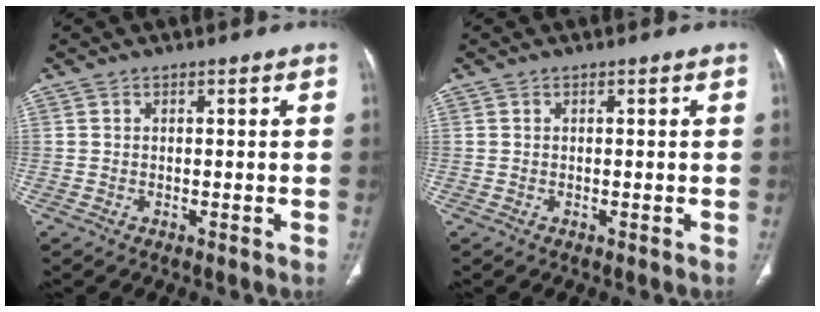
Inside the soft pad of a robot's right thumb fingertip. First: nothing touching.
{"total": 0.0}